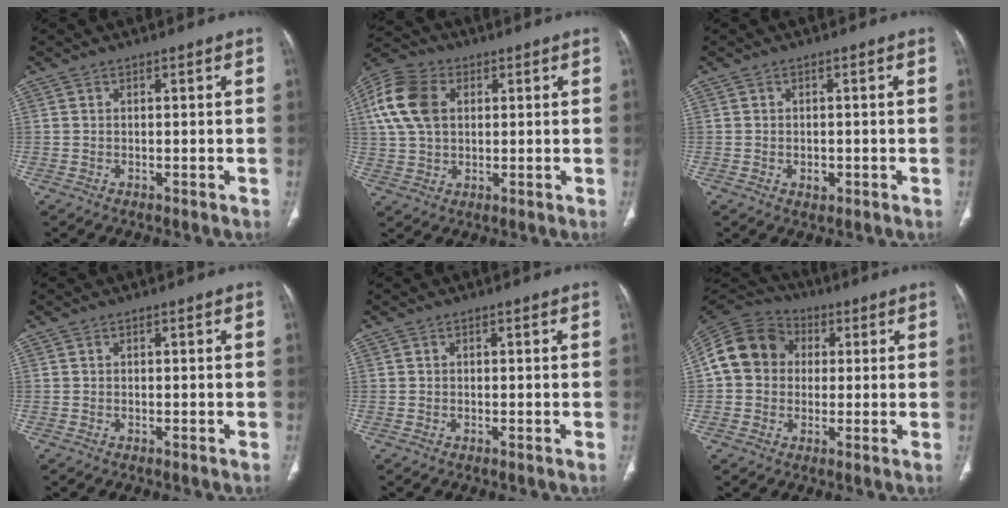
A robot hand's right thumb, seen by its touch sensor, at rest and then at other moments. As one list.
[{"total": 12.4, "force": [2.8, 8.8, 8.3], "torque": [-0.166, 0.014, 0.050]}, {"total": 2.0, "force": [-0.6, 1.4, 1.2], "torque": [-0.011, 0.003, -0.004]}, {"total": 0.0}, {"total": 0.0}, {"total": 13.3, "force": [1.7, 11.6, 6.4], "torque": [-0.112, 0.028, 0.019]}]